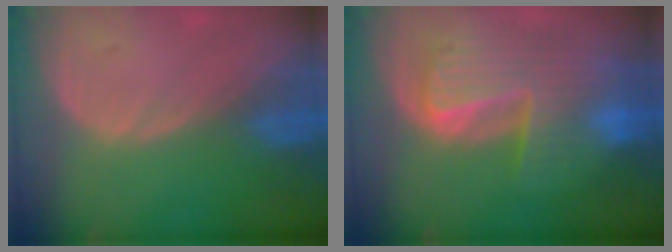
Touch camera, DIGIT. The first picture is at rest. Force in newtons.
{"total": 9.8, "press": 8.5, "slide": 4.9}